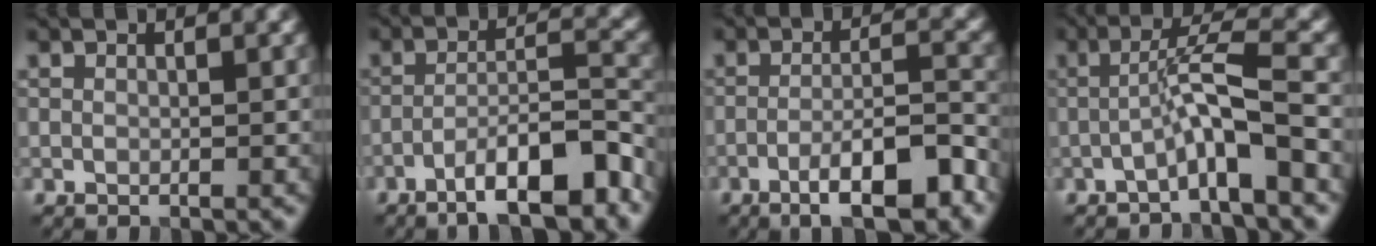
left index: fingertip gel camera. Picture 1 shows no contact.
{"total": 8.3, "force": [-5.3, 1.8, 6.1], "torque": [-0.092, 0.012, -0.087]}
{"total": 7.4, "force": [-4.1, 1.6, 5.9], "torque": [-0.092, 0.008, -0.064]}
{"total": 4.5, "force": [-1.6, 0.4, 4.1], "torque": [-0.072, 0.024, -0.036]}